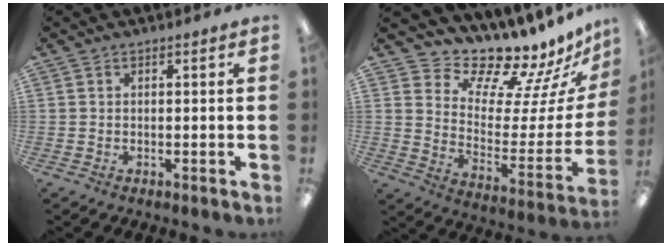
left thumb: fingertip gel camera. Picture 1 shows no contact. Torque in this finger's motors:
{"motor_torque": [0.81, -0.59, -0.46, -0.49, 0.01]}